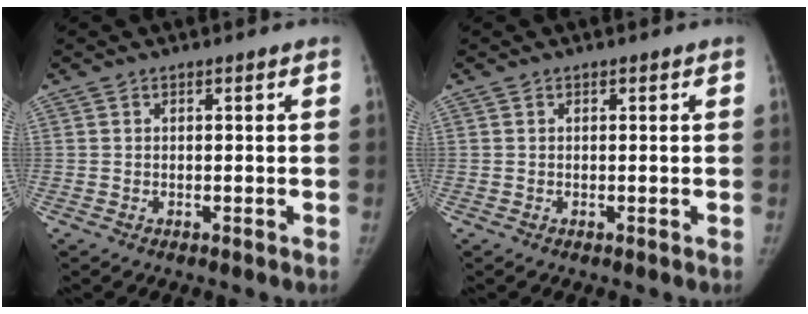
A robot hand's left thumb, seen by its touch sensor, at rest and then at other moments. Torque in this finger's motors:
{"motor_torque": [0.04, -0.03, 0.06, -0.32, 0.02]}